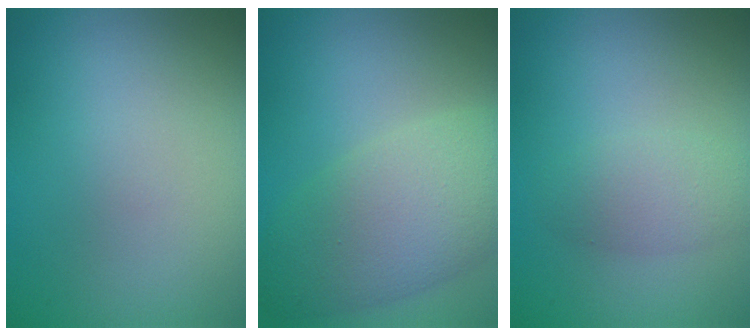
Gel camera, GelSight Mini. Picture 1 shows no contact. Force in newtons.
{"total": 7.4, "press": 7.4, "slide": 0.4}
{"total": 2.6, "press": 2.6, "slide": 0.0}